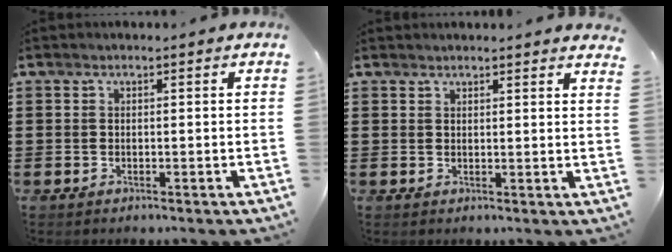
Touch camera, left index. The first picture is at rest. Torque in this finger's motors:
{"motor_torque": [0.24, -0.38, 0.04, 0.01]}